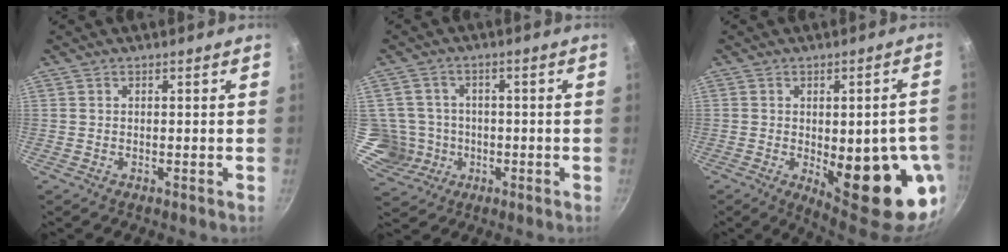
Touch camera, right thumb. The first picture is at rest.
{"total": 7.1, "force": [-1.4, 6.9, 1.3], "torque": [0.003, 0.016, -0.021]}
{"total": 18.0, "force": [-4.1, 6.5, 16.3], "torque": [-0.172, -0.003, -0.037]}